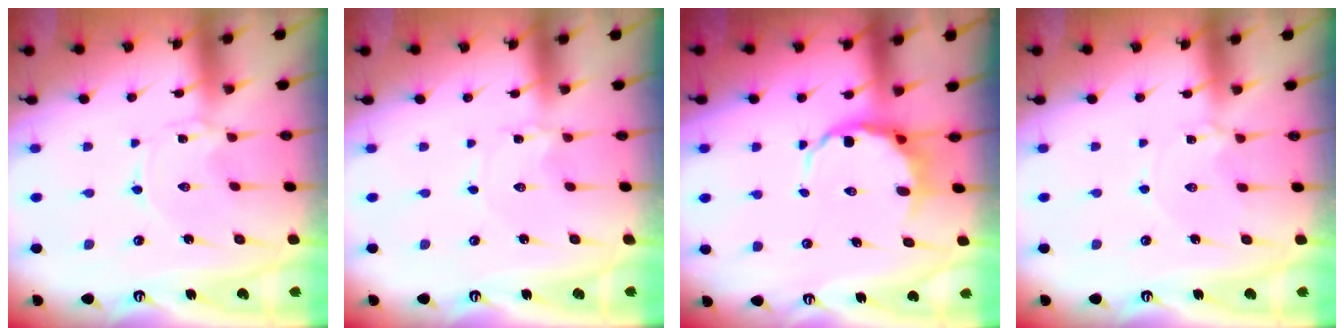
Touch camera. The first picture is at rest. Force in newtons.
{"total": 0.0}
{"total": 6.7, "press": 6.4, "slide": 1.9}
{"total": 1.4, "press": 1.3, "slide": 0.3}